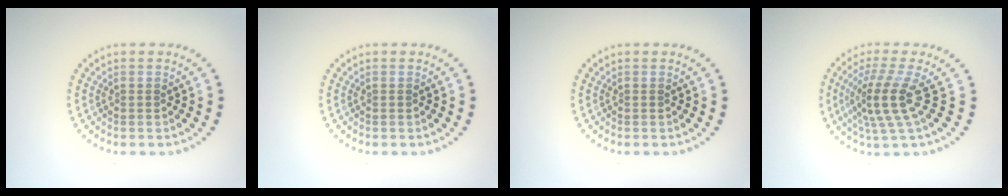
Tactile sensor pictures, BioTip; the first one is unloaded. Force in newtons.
{"total": 0.0}
{"total": 0.0}
{"total": 4.4, "press": 3.1, "slide": 3.1}